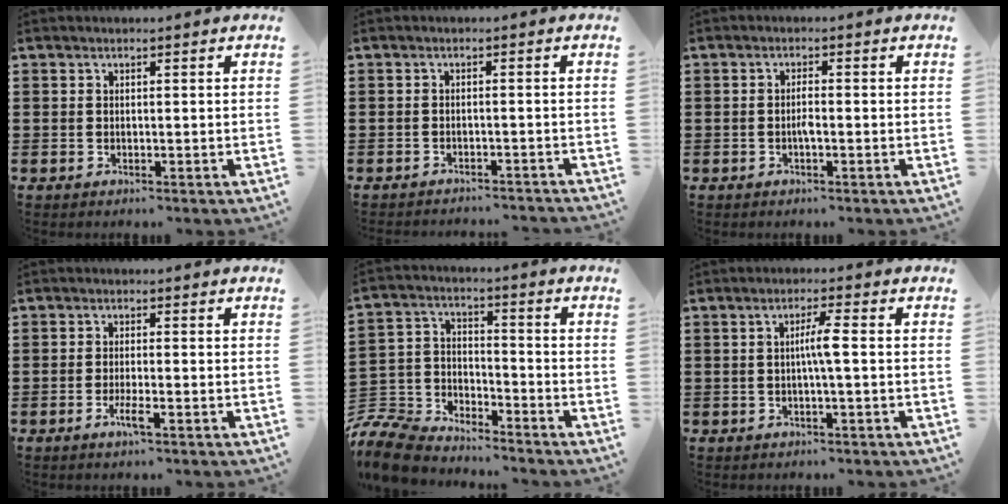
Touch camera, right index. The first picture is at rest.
{"total": 1.6, "force": [-1.6, -0.1, 0.2], "torque": [-0.005, 0.002, -0.033]}
{"total": 1.6, "force": [-0.6, 0.3, 1.5], "torque": [-0.029, 0.000, -0.010]}
{"total": 3.0, "force": [-1.6, 0.3, 2.6], "torque": [-0.057, -0.008, -0.032]}
{"total": 9.0, "force": [-8.7, 2.0, 1.3], "torque": [-0.055, 0.008, -0.182]}
{"total": 3.5, "force": [-0.1, -0.1, 3.4], "torque": [-0.065, -0.003, -0.007]}